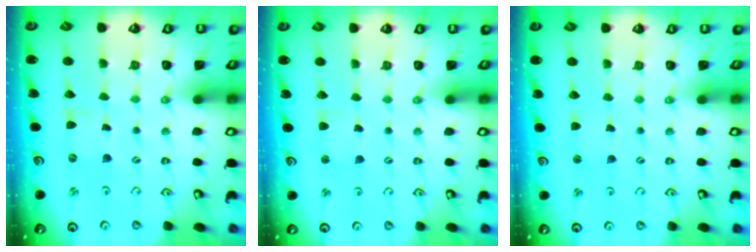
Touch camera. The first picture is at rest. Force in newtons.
{"total": 2.9, "press": 2.9, "slide": 0.3}
{"total": 1.6, "press": 1.6, "slide": 0.2}